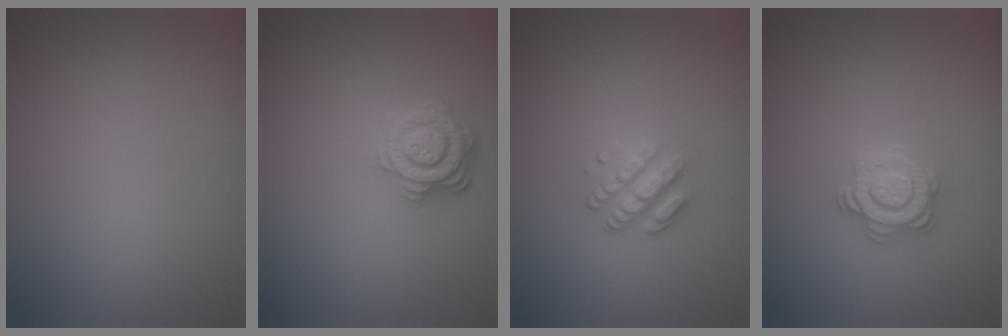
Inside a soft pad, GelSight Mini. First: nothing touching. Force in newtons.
{"total": 4.0, "press": 3.2, "slide": 2.4}
{"total": 3.3, "press": 2.4, "slide": 2.3}
{"total": 2.9, "press": 2.9, "slide": 0.4}